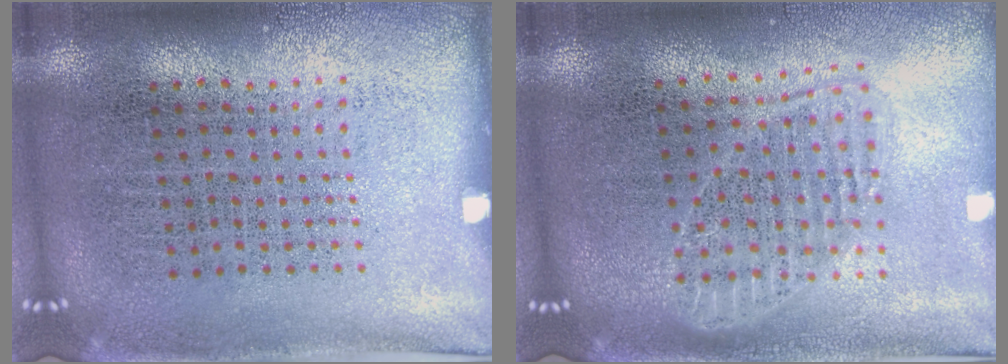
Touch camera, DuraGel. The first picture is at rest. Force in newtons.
{"total": 1.7, "press": 1.5, "slide": 0.9}